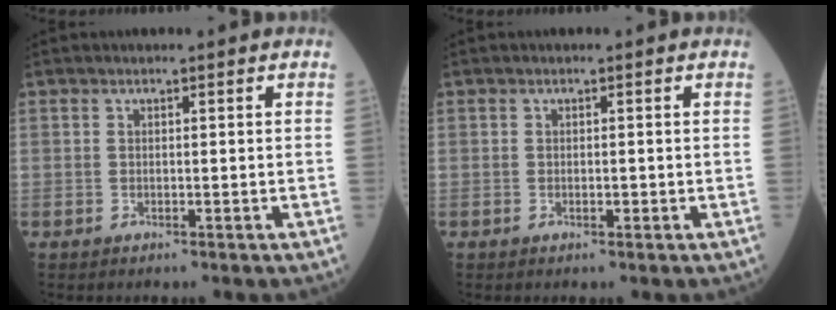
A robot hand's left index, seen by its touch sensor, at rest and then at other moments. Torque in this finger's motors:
{"motor_torque": [-0.13, 0.29, -0.05, -0.01]}